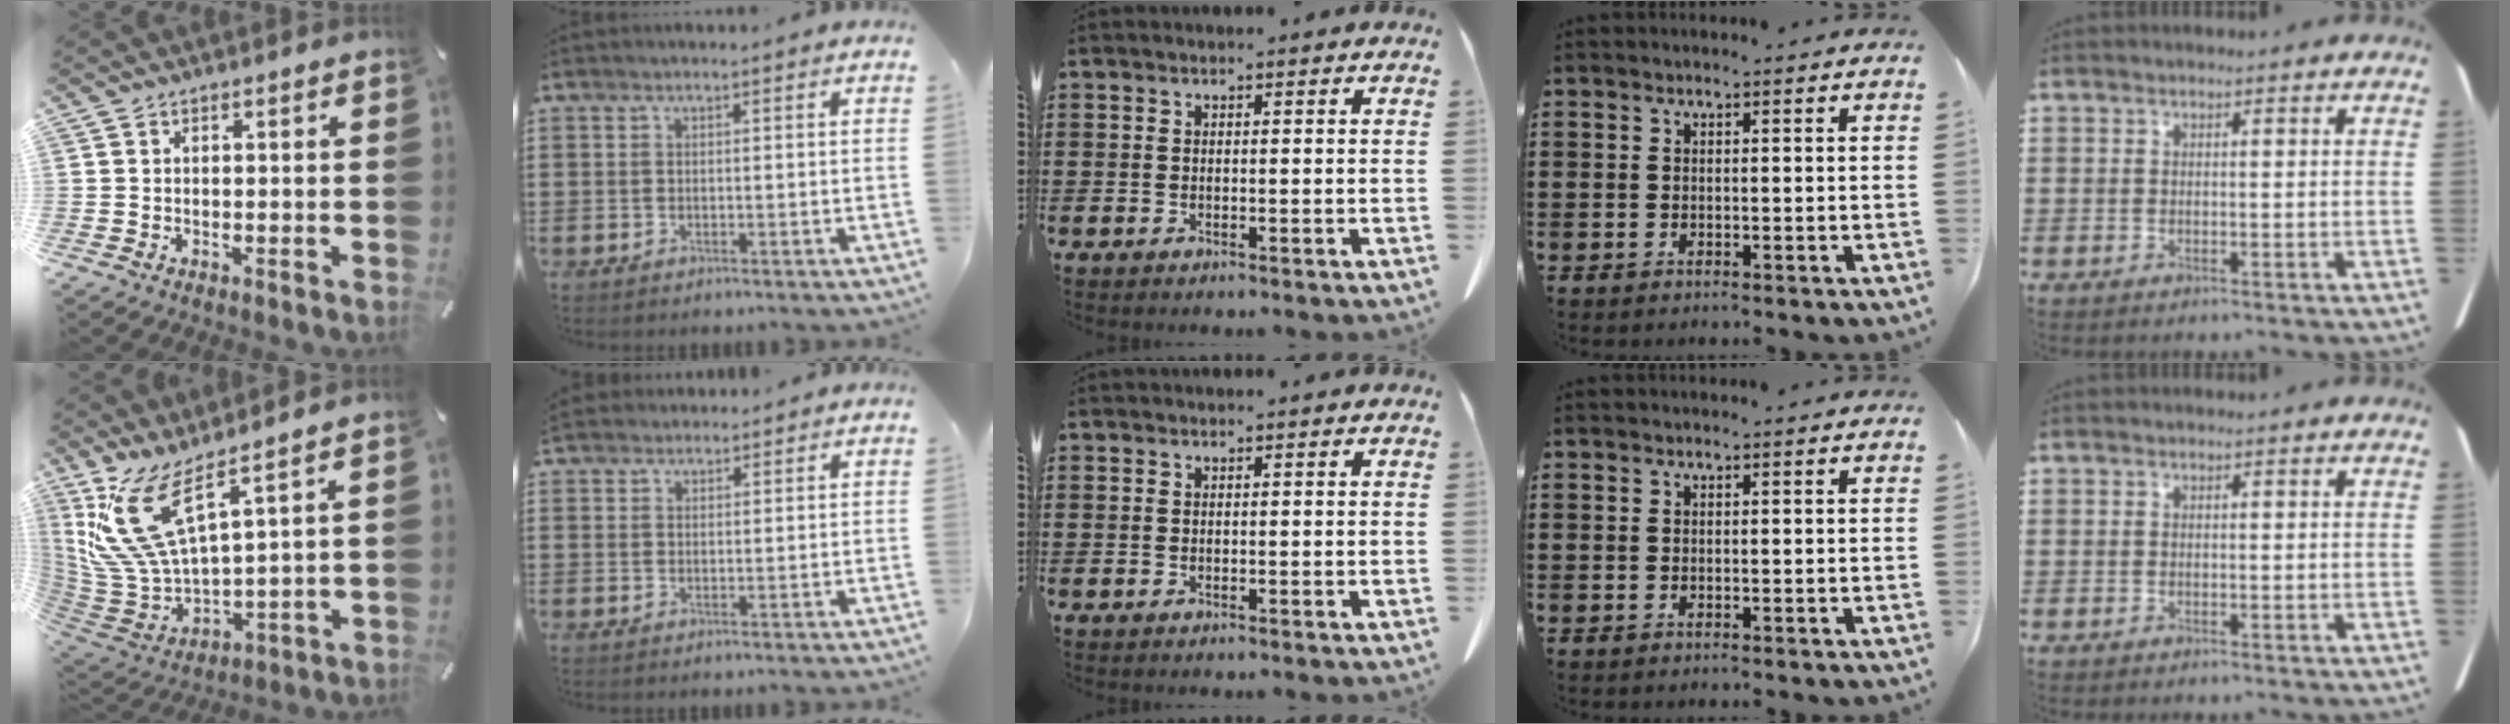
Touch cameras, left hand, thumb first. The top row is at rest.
{"thumb": {"total": 15.3, "force": [8.8, 6.6, 10.7], "torque": [-0.266, -0.051, 0.161]}, "index": {"total": 2.1, "force": [2.0, 0.7, 0.0], "torque": [-0.005, 0.002, 0.041]}}